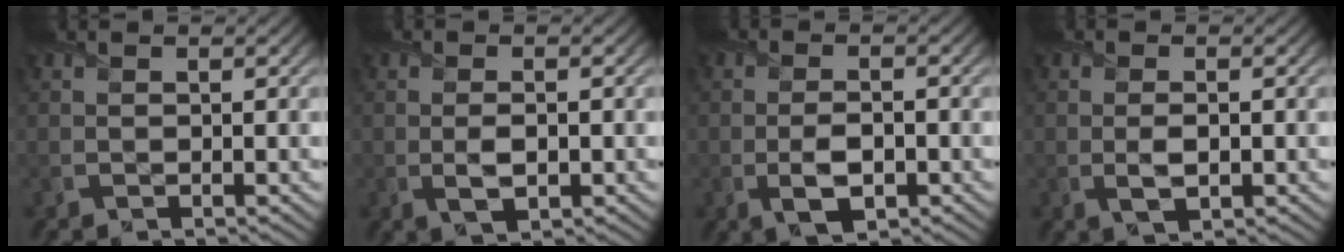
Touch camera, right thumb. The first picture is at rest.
{"total": 2.7, "force": [-0.4, 1.4, 2.3], "torque": [-0.047, -0.009, -0.003]}
{"total": 4.2, "force": [-1.4, 2.1, 3.4], "torque": [-0.070, -0.009, -0.023]}
{"total": 2.6, "force": [-0.3, 1.2, 2.2], "torque": [-0.047, -0.009, -0.002]}